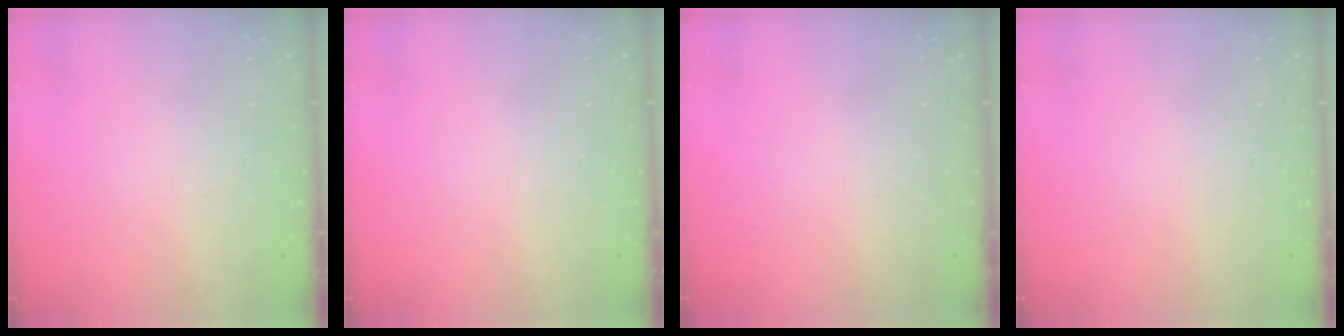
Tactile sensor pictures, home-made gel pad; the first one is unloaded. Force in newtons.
{"total": 0.0}
{"total": 0.0}
{"total": 0.0}